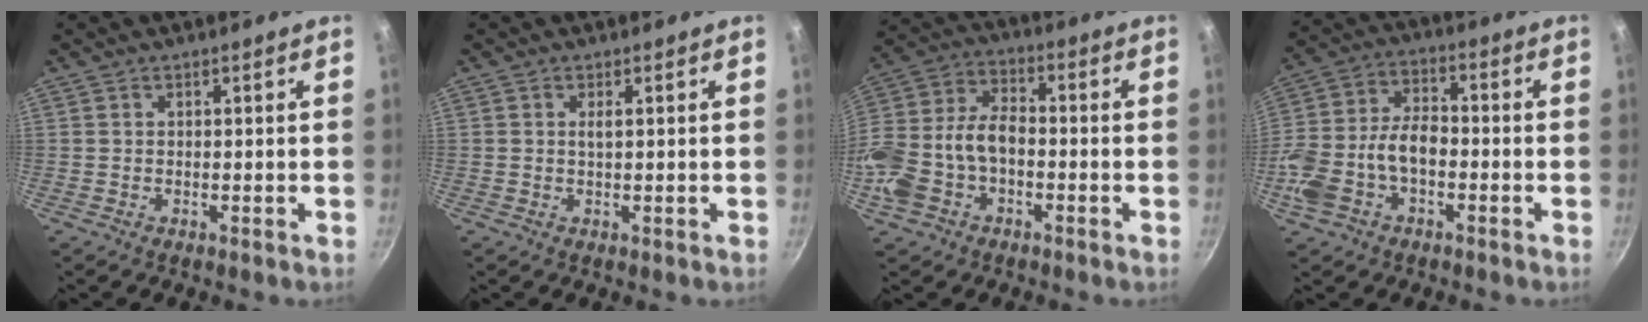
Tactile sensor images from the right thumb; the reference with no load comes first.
{"total": 1.2, "force": [0.3, 0.3, 1.1], "torque": [-0.021, 0.000, 0.006]}
{"total": 15.2, "force": [-3.7, 10.0, 10.8], "torque": [-0.213, 0.044, -0.077]}
{"total": 13.2, "force": [-3.7, 8.0, 9.8], "torque": [-0.184, 0.041, -0.079]}